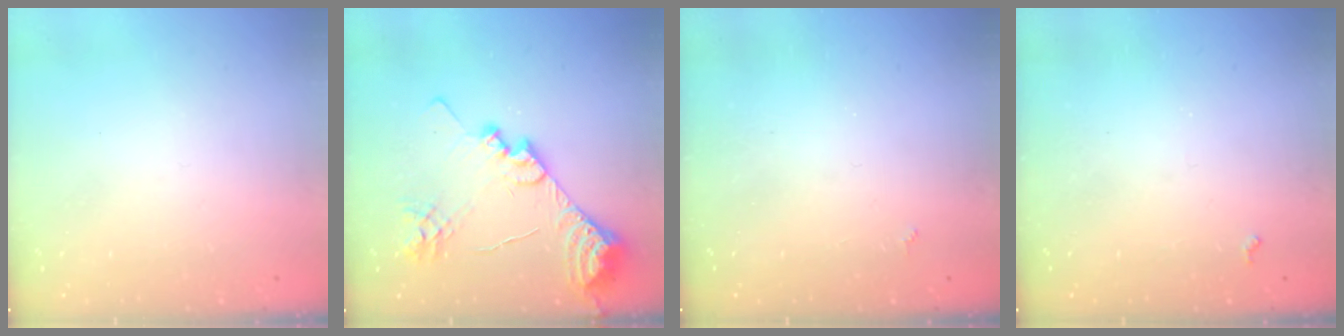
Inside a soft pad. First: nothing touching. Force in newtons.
{"total": 21.7, "press": 21.6, "slide": 2.7}
{"total": 1.4, "press": 1.3, "slide": 0.4}
{"total": 3.7, "press": 3.6, "slide": 0.7}